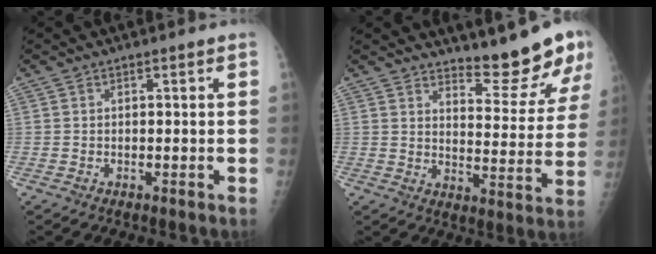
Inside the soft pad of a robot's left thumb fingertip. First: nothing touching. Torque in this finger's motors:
{"motor_torque": [0.24, 0.19, 0.17, -0.18, 0.13]}